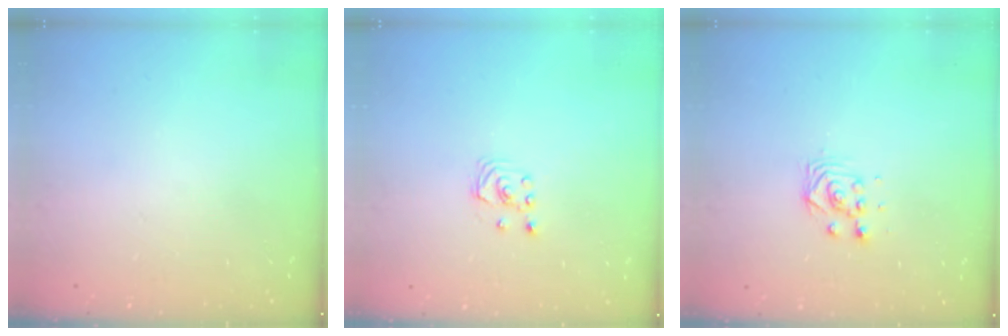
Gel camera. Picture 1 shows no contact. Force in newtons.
{"total": 1.8, "press": 1.8, "slide": 0.2}
{"total": 3.0, "press": 3.0, "slide": 0.0}